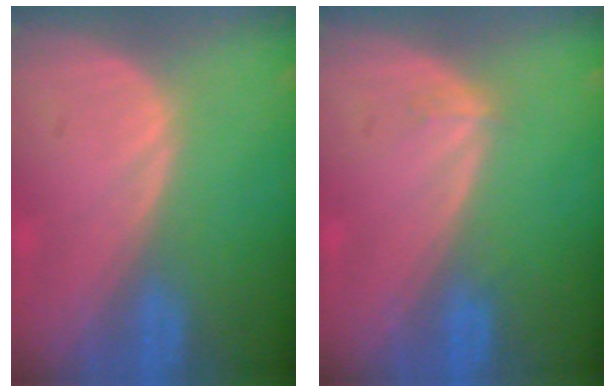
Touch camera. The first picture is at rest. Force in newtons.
{"total": 0.9, "press": 0.8, "slide": 0.2}